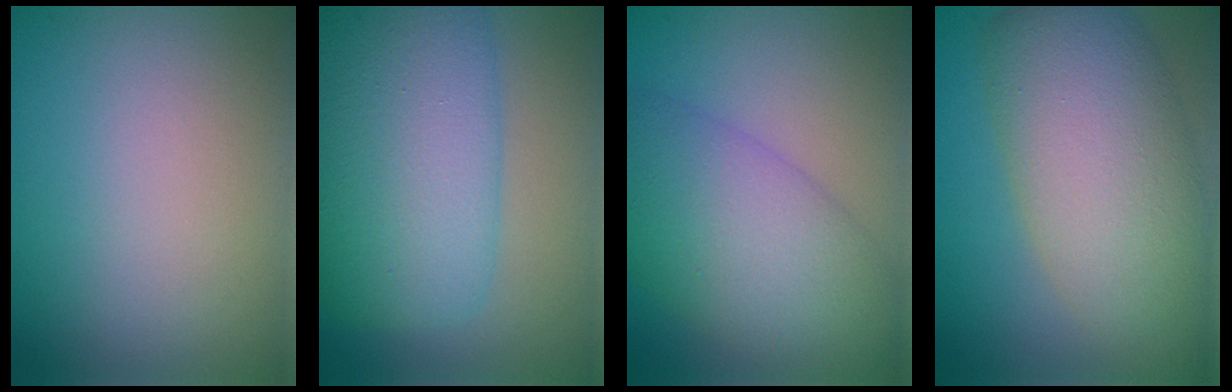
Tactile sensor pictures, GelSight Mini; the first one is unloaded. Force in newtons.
{"total": 11.1, "press": 11.1, "slide": 0.1}
{"total": 8.2, "press": 8.2, "slide": 0.2}
{"total": 9.6, "press": 9.6, "slide": 0.5}